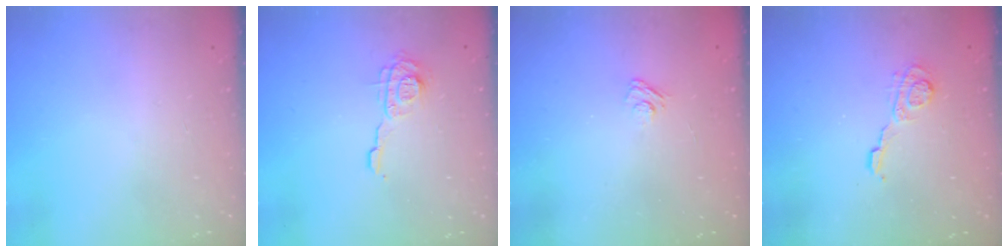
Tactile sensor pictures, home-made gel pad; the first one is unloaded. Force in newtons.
{"total": 9.0, "press": 9.0, "slide": 0.4}
{"total": 3.1, "press": 2.8, "slide": 1.3}
{"total": 5.3, "press": 5.2, "slide": 0.8}